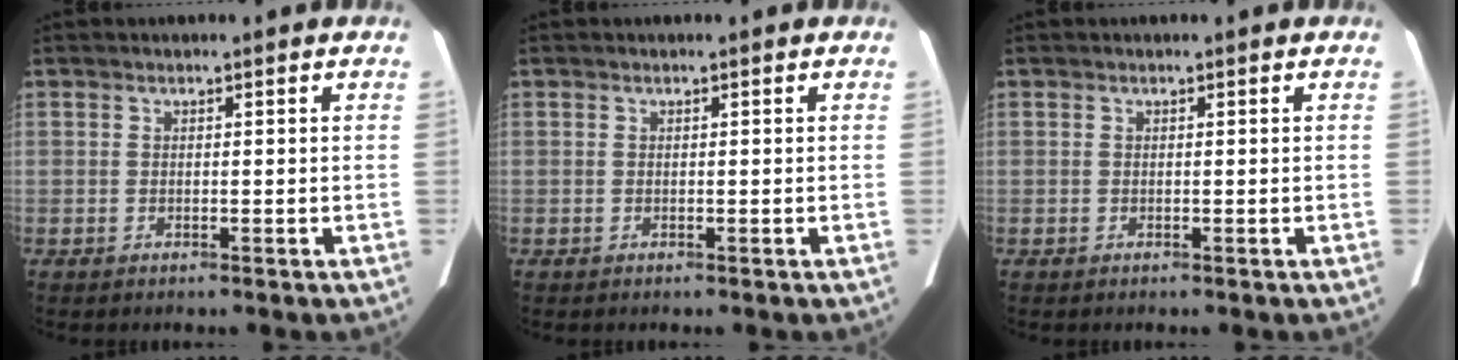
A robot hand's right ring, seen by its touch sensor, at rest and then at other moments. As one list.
[{"total": 0.0}, {"total": 0.0}]